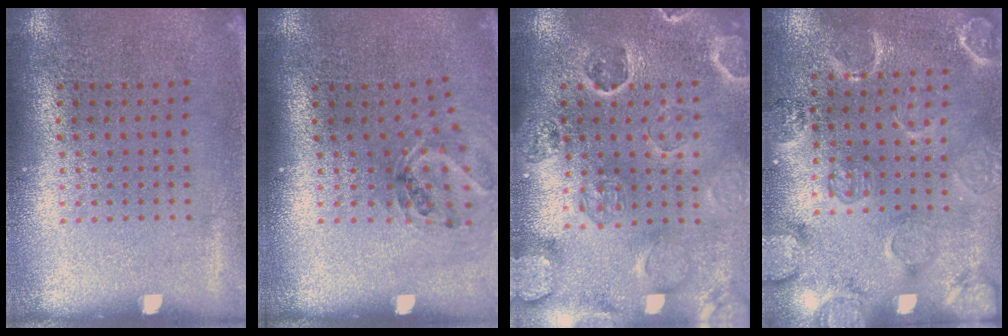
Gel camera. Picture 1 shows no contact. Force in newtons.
{"total": 1.1, "press": 1.1, "slide": 0.4}
{"total": 2.6, "press": 2.5, "slide": 0.8}
{"total": 2.5, "press": 2.2, "slide": 1.1}